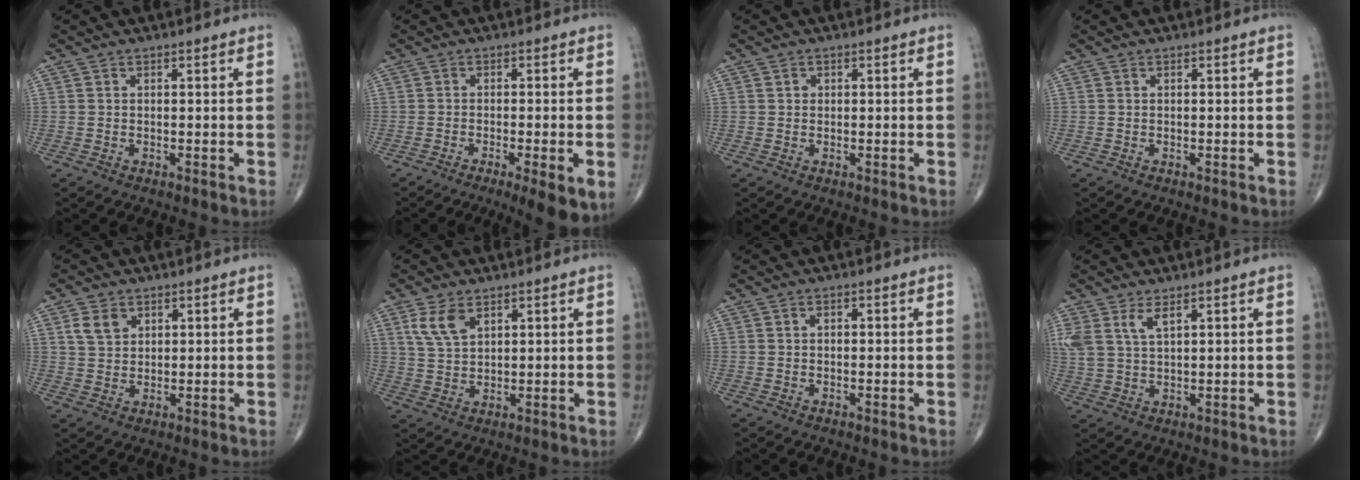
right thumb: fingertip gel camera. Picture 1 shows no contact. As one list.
[{"total": 7.6, "force": [-3.2, 1.5, 6.7], "torque": [-0.097, -0.011, -0.047]}, {"total": 0.8, "force": [0.2, 0.7, 0.2], "torque": [0.000, 0.001, 0.003]}, {"total": 0.0}, {"total": 4.4, "force": [2.0, 3.2, 2.3], "torque": [-0.032, -0.005, 0.043]}, {"total": 5.8, "force": [3.0, 3.2, 3.8], "torque": [-0.071, -0.008, 0.066]}, {"total": 0.7, "force": [0.1, 0.5, 0.5], "torque": [-0.006, 0.002, 0.000]}, {"total": 5.9, "force": [3.1, 2.6, 4.3], "torque": [-0.099, -0.005, 0.071]}]